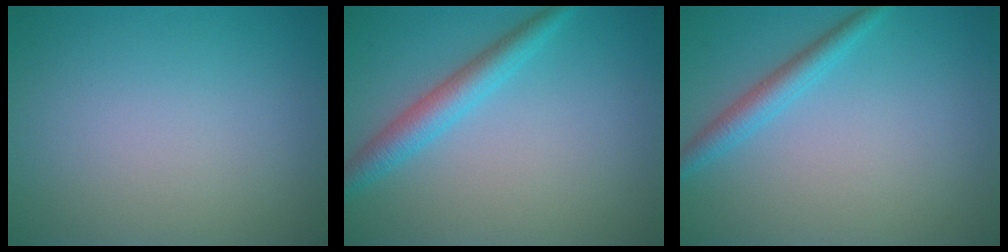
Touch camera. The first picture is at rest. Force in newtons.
{"total": 3.2, "press": 3.2, "slide": 0.0}
{"total": 2.3, "press": 2.3, "slide": 0.1}